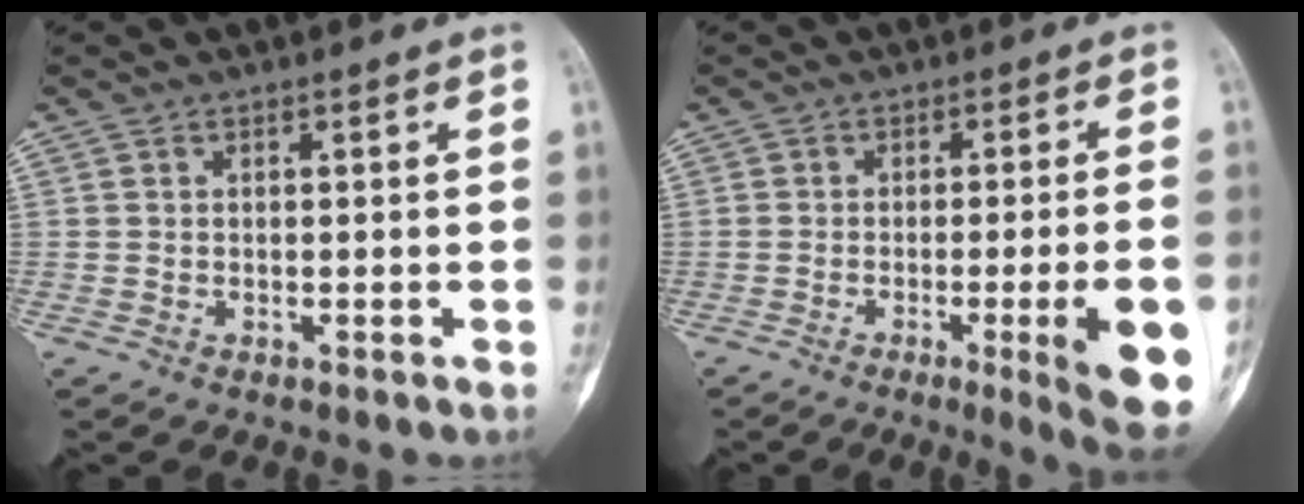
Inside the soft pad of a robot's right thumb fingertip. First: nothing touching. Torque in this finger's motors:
{"motor_torque": [1.43, 1.28, 1.30, -0.50, 0.26]}